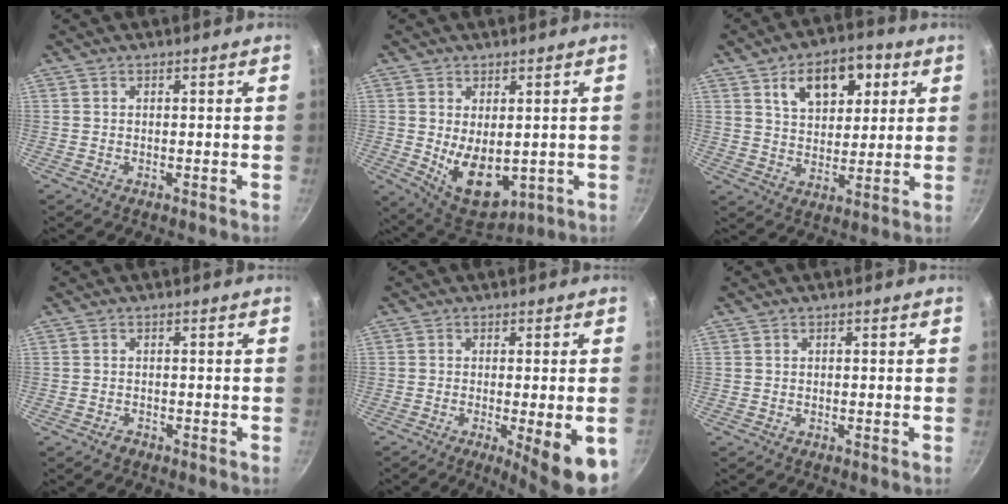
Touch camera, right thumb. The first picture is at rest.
{"total": 10.9, "force": [-1.1, 6.3, 8.9], "torque": [-0.125, -0.014, 0.009]}
{"total": 12.9, "force": [5.3, 7.8, 8.9], "torque": [-0.096, -0.008, 0.086]}
{"total": 1.2, "force": [-0.9, 0.7, 0.4], "torque": [-0.007, 0.003, -0.017]}
{"total": 11.4, "force": [-4.4, 2.6, 10.2], "torque": [-0.115, -0.012, -0.055]}
{"total": 0.0}